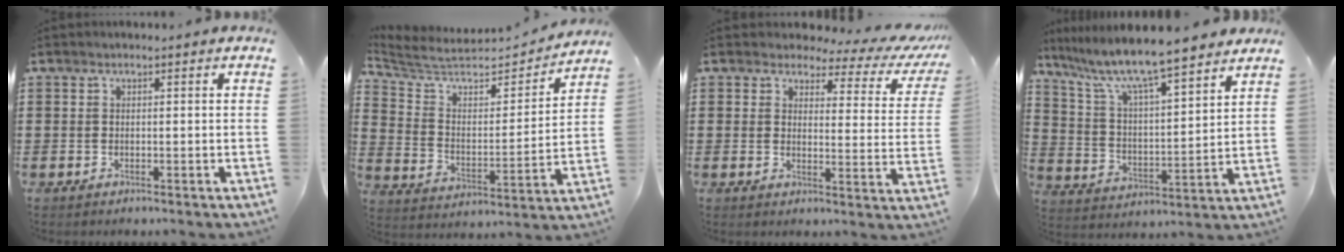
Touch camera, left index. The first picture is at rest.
{"total": 6.4, "force": [5.7, 2.1, 2.1], "torque": [-0.073, -0.042, 0.093]}
{"total": 3.7, "force": [2.6, 1.7, 2.0], "torque": [-0.048, -0.014, 0.038]}
{"total": 8.4, "force": [7.3, 0.5, 4.2], "torque": [-0.113, -0.046, 0.119]}